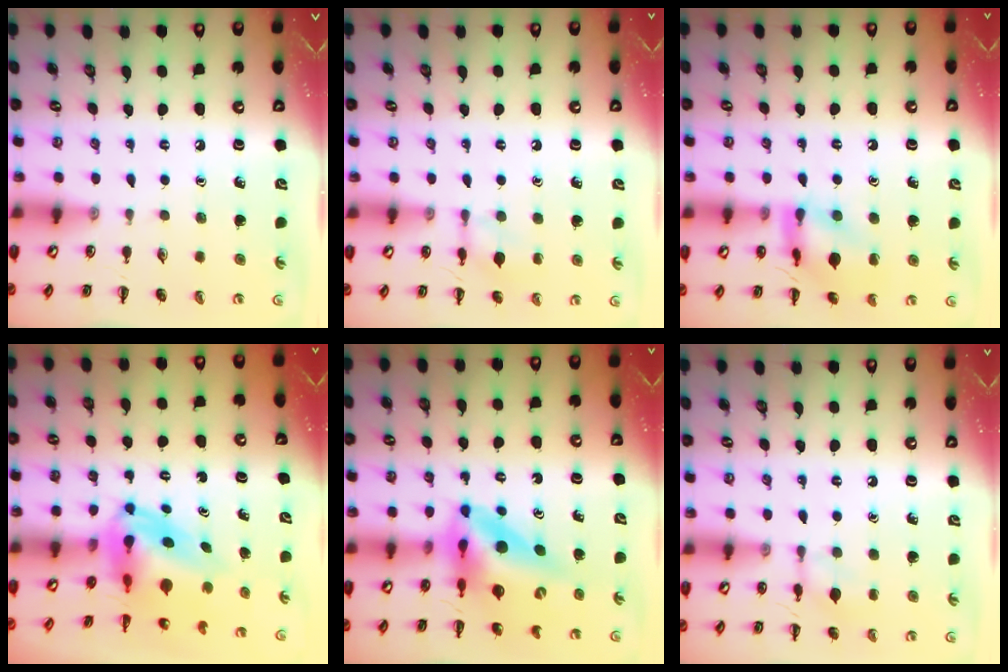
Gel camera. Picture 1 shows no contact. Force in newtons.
{"total": 8.7, "press": 8.7, "slide": 1.0}
{"total": 12.4, "press": 12.4, "slide": 0.6}
{"total": 5.9, "press": 5.7, "slide": 1.6}
{"total": 11.2, "press": 10.7, "slide": 3.3}
{"total": 7.9, "press": 7.7, "slide": 1.3}